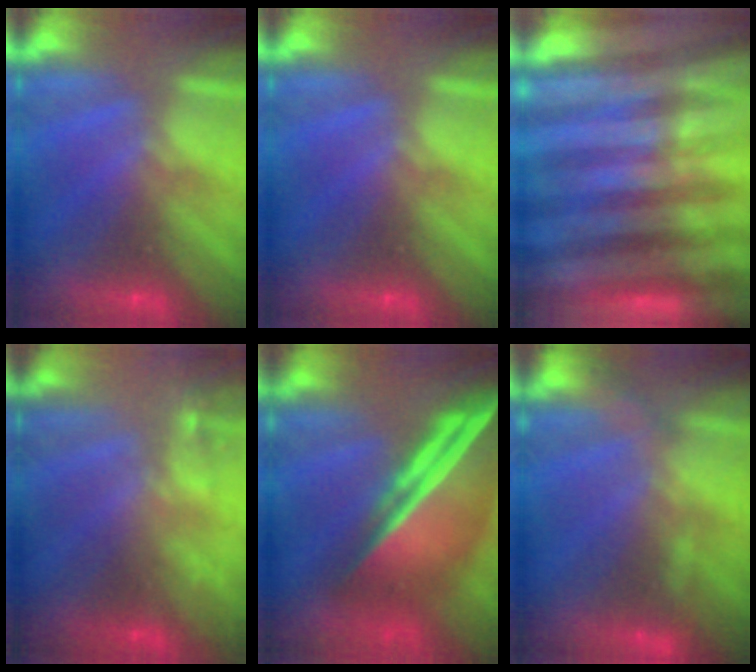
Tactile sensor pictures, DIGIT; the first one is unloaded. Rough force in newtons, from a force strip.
{"total": 0.0}
{"total": 6.5}
{"total": 2.2}
{"total": 7.6}
{"total": 2.9}